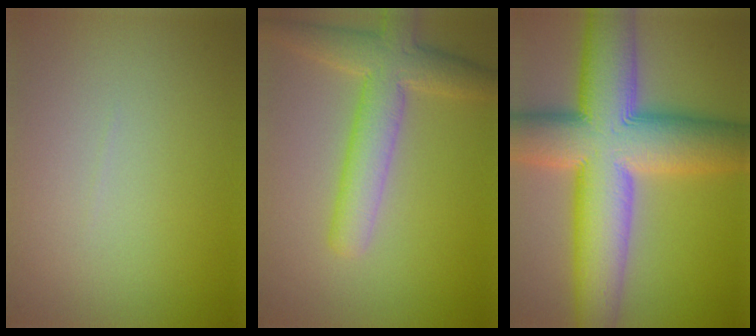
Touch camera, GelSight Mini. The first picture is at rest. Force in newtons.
{"total": 5.6, "press": 5.6, "slide": 0.2}
{"total": 15.0, "press": 14.9, "slide": 0.6}